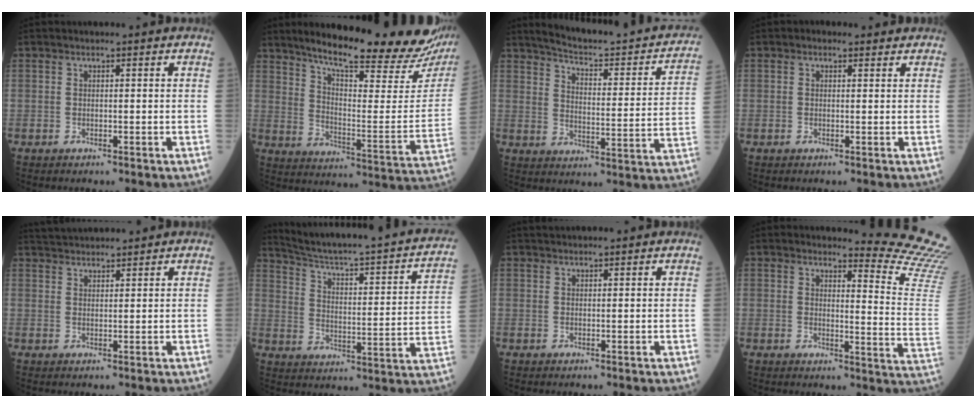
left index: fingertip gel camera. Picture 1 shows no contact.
{"total": 25.3, "force": [21.6, 2.8, 12.9], "torque": [-0.197, -0.080, 0.281]}
{"total": 19.9, "force": [17.5, 2.8, 9.1], "torque": [-0.118, -0.046, 0.213]}
{"total": 0.9, "force": [0.4, 0.8, 0.1], "torque": [-0.001, -0.001, -0.003]}
{"total": 5.7, "force": [5.6, 0.3, 1.3], "torque": [-0.029, 0.032, 0.092]}
{"total": 24.1, "force": [20.3, 1.2, 12.8], "torque": [-0.186, -0.038, 0.269]}
{"total": 3.6, "force": [3.5, 0.5, 1.0], "torque": [-0.013, 0.030, 0.048]}
{"total": 13.1, "force": [12.8, -2.6, 0.1], "torque": [-0.001, -0.175, 0.120]}